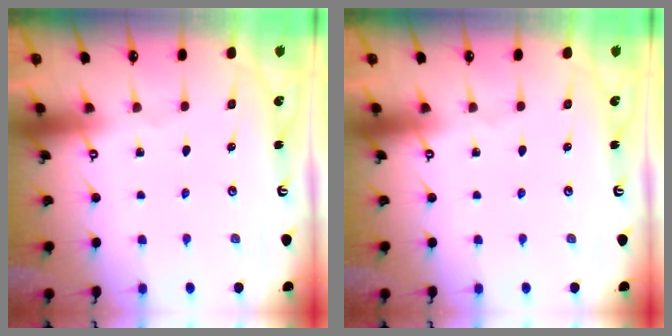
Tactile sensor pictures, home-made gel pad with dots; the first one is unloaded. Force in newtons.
{"total": 0.0}